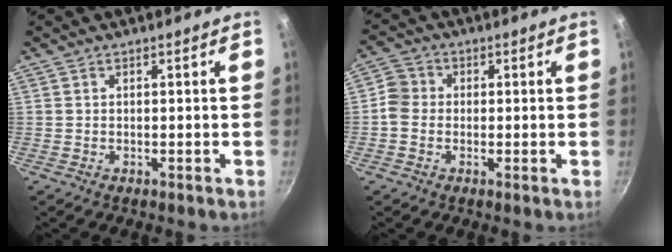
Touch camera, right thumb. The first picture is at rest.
{"total": 4.2, "force": [-0.6, 3.8, 1.8], "torque": [-0.016, 0.012, -0.025]}